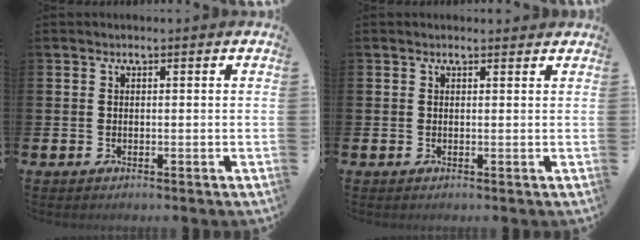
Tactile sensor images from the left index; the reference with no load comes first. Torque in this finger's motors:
{"motor_torque": [0.98, -1.16, 0.32, 0.04]}